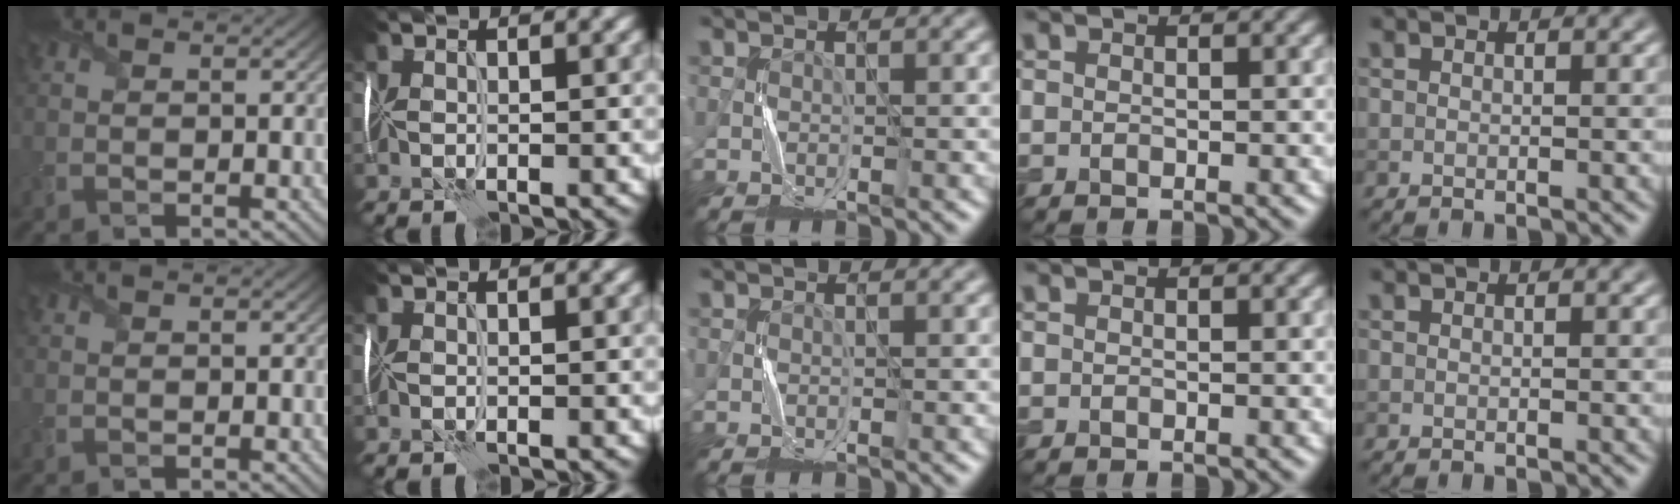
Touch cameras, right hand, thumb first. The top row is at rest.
{}